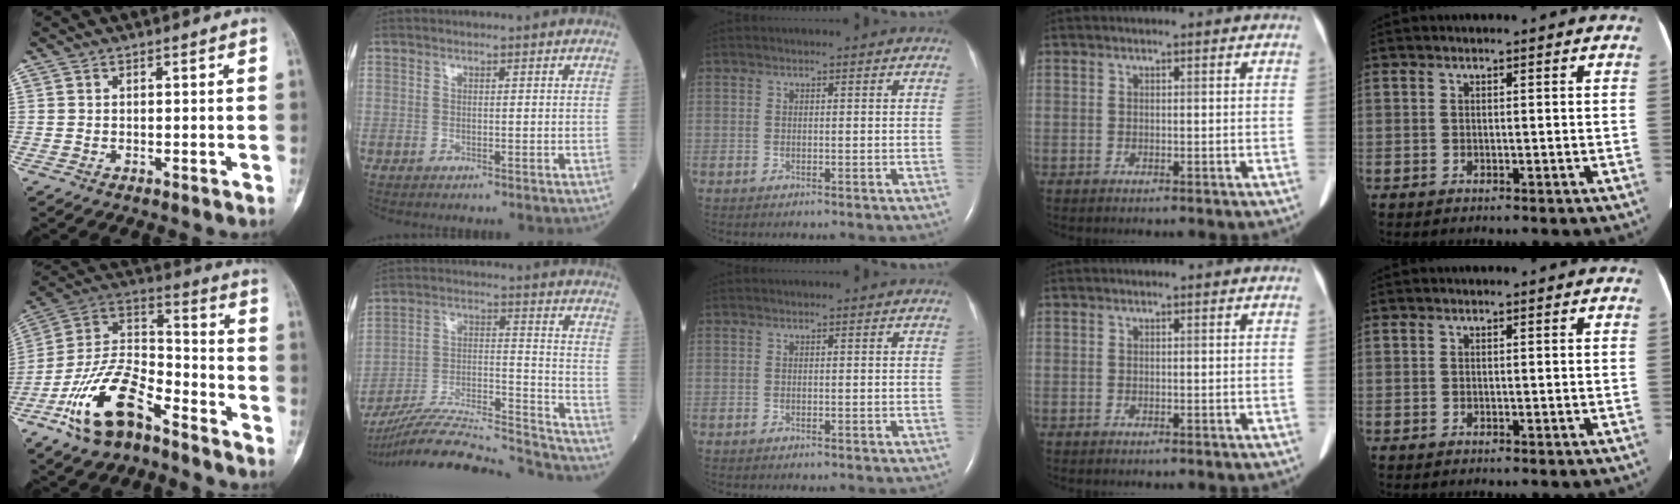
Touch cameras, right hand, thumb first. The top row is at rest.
{"thumb": {"total": 18.0, "force": [-10.6, 8.2, 12.0], "torque": [-0.218, 0.078, -0.201]}, "index": {"total": 24.5, "force": [-23.2, 0.2, 7.8], "torque": [-0.130, -0.004, -0.361]}}